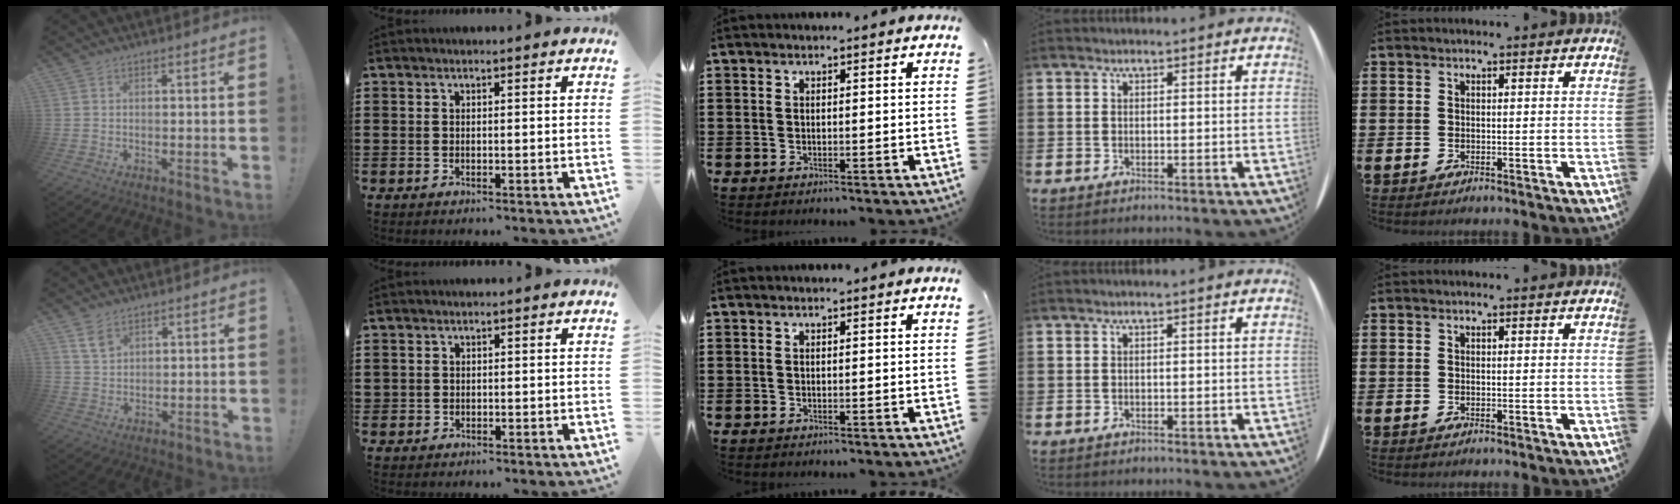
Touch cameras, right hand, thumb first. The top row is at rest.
{"thumb": {"total": 5.2, "force": [3.3, 3.4, 2.1], "torque": [-0.033, -0.016, 0.063]}, "index": {"total": 0.6, "force": [0.2, 0.6, -0.1], "torque": [0.002, 0.006, 0.003]}}